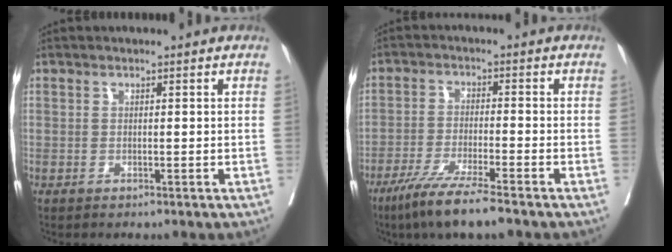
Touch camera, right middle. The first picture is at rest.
{"total": 8.4, "force": [-6.1, -0.2, 5.8], "torque": [-0.103, -0.024, -0.108]}